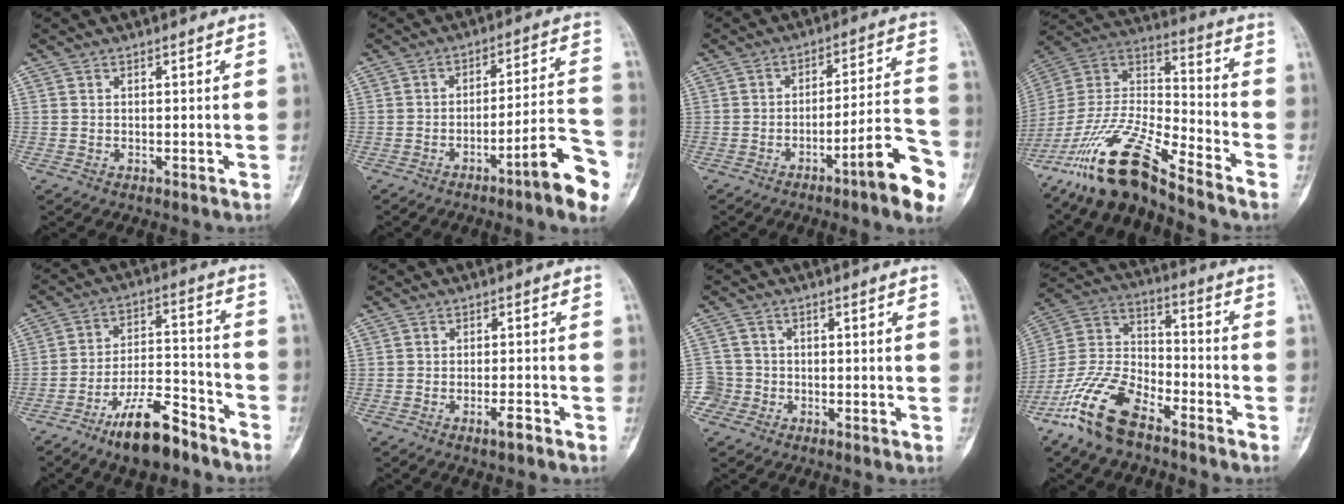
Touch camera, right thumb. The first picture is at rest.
{"total": 11.8, "force": [-6.2, 1.5, 9.9], "torque": [-0.129, 0.046, -0.090]}
{"total": 12.7, "force": [-6.5, 1.7, 10.8], "torque": [-0.142, 0.045, -0.094]}
{"total": 19.1, "force": [-14.8, 3.6, 11.5], "torque": [-0.228, 0.070, -0.282]}
{"total": 13.5, "force": [-9.5, 4.5, 8.4], "torque": [-0.136, 0.073, -0.168]}
{"total": 2.5, "force": [-1.6, 0.5, 1.8], "torque": [-0.034, 0.008, -0.030]}
{"total": 3.7, "force": [-1.9, 3.2, -0.1], "torque": [0.019, 0.015, -0.041]}
{"total": 16.0, "force": [-10.6, 7.0, 9.6], "torque": [-0.199, 0.055, -0.212]}